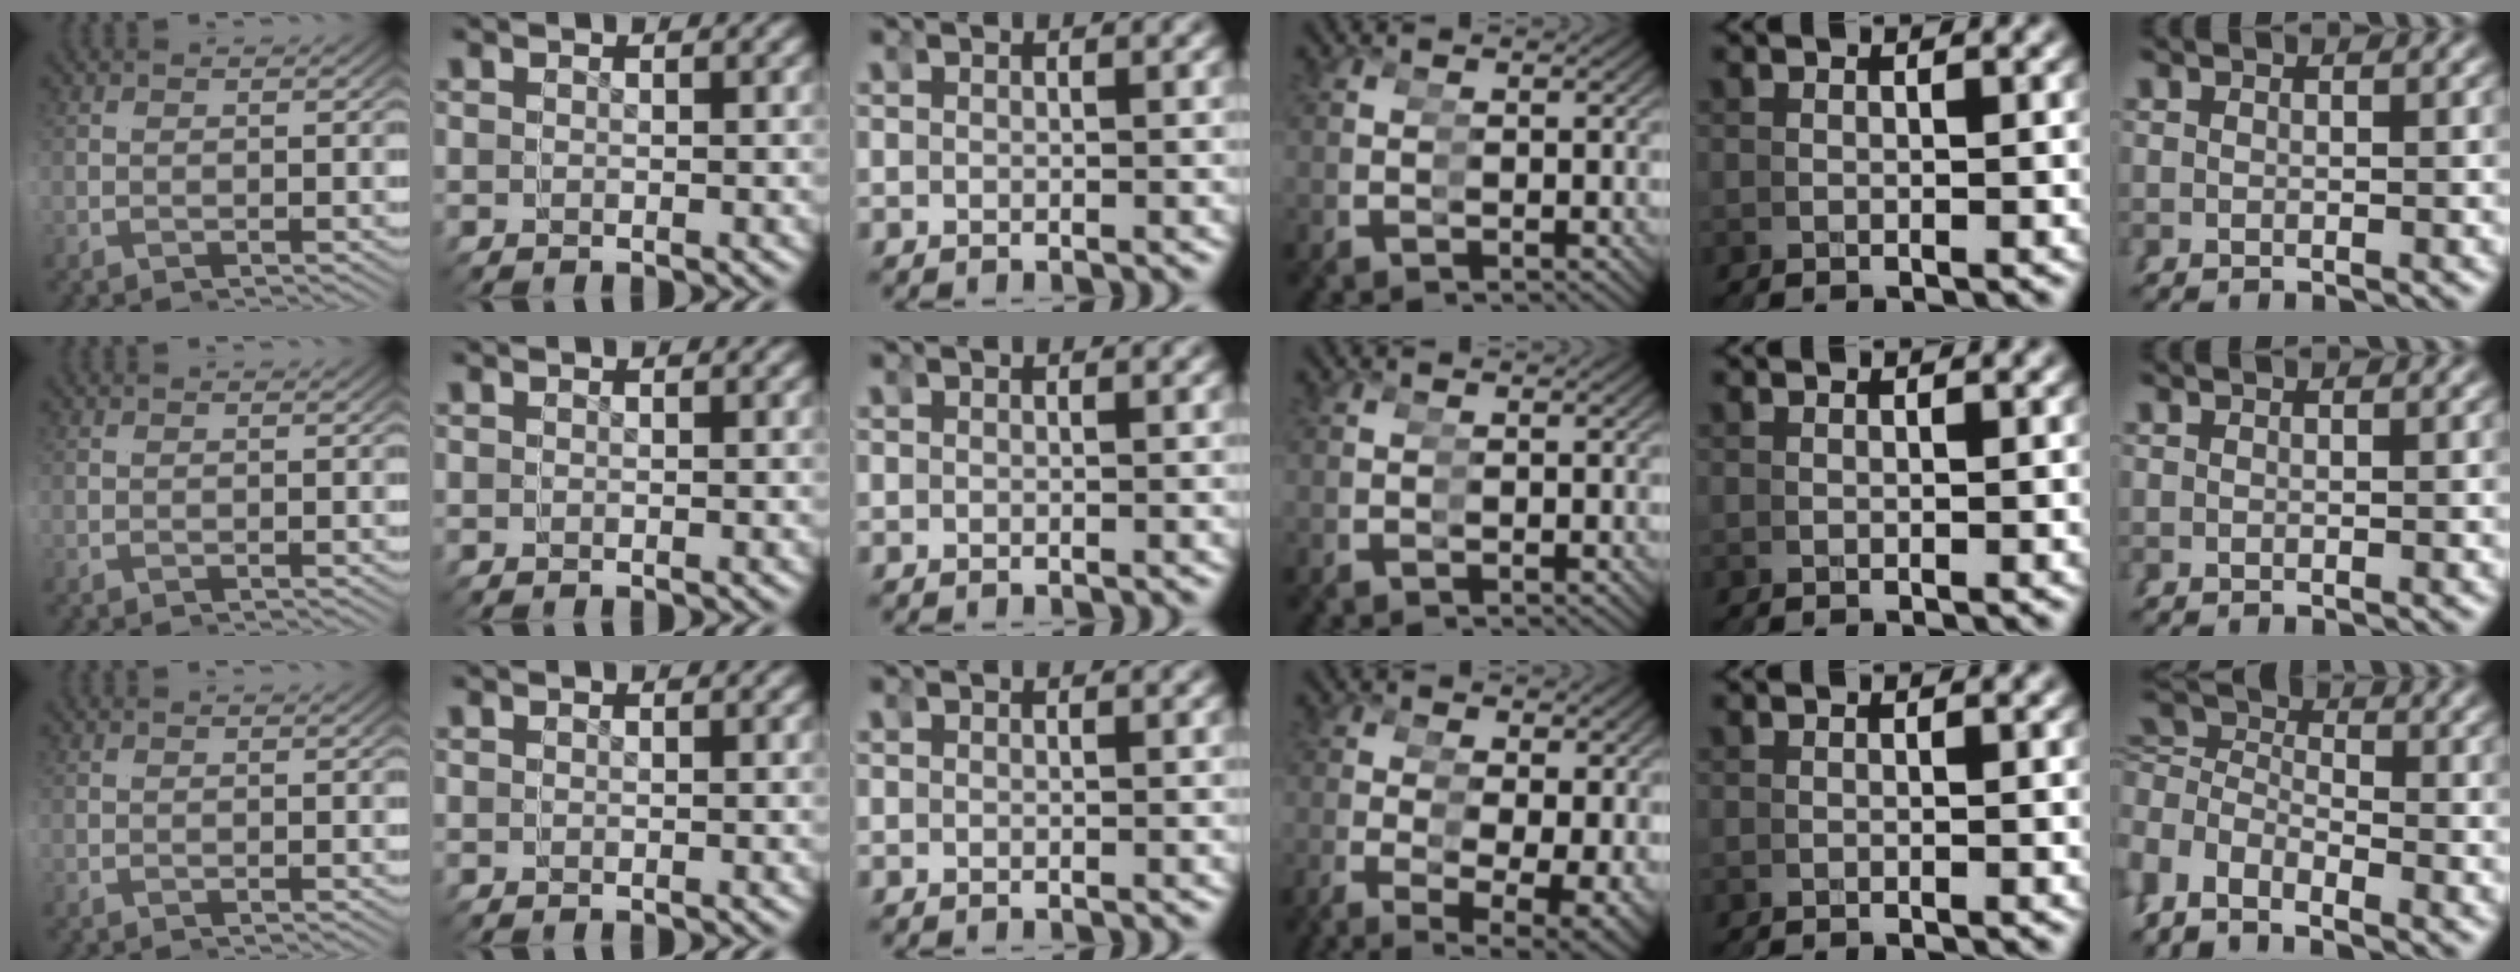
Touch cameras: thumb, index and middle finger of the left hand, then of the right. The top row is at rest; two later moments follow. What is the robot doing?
{"motion": "grasp_and_lifting", "object": "hoodie"}